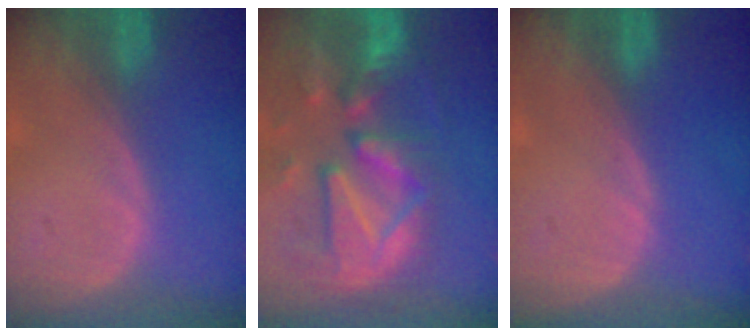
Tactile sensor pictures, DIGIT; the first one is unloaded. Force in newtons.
{"total": 13.0, "press": 11.3, "slide": 6.4}
{"total": 0.0}